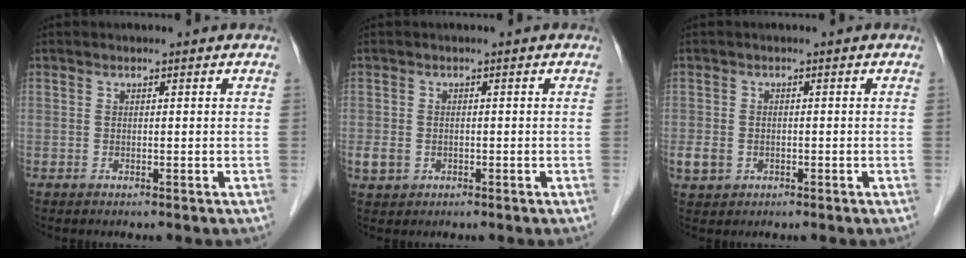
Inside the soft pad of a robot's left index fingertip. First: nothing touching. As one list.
[{"total": 2.6, "force": [-0.7, 2.2, 1.2], "torque": [-0.027, 0.003, -0.001]}, {"total": 3.6, "force": [-1.3, 3.1, 1.5], "torque": [-0.036, 0.003, -0.011]}]